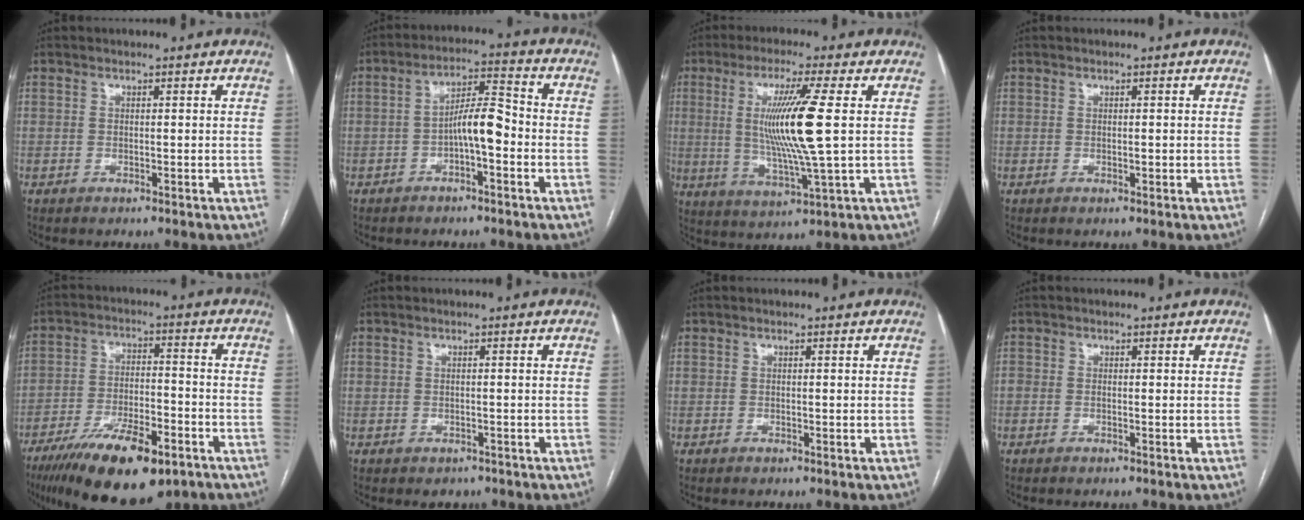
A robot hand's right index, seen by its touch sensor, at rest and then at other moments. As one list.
[{"total": 6.6, "force": [-1.8, 1.6, 6.2], "torque": [-0.109, 0.024, -0.031]}, {"total": 12.2, "force": [1.5, -0.8, 12.0], "torque": [-0.236, -0.013, 0.026]}, {"total": 0.7, "force": [-0.1, 0.3, 0.7], "torque": [-0.011, -0.001, 0.001]}, {"total": 16.5, "force": [-10.4, 5.1, 11.7], "torque": [-0.194, -0.016, -0.171]}, {"total": 1.7, "force": [-0.9, 1.4, 0.3], "torque": [-0.003, 0.003, -0.006]}, {"total": 0.0}, {"total": 0.9, "force": [-0.2, 0.6, 0.6], "torque": [-0.014, 0.002, -0.001]}]